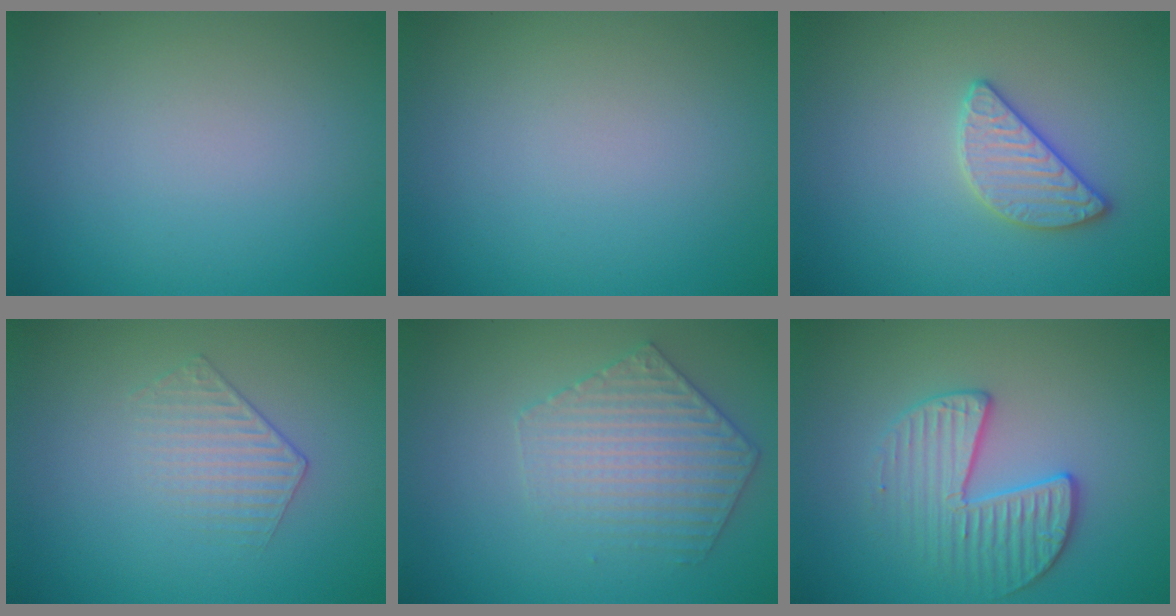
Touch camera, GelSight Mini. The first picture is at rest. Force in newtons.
{"total": 0.0}
{"total": 2.6, "press": 2.6, "slide": 0.4}
{"total": 1.5, "press": 0.9, "slide": 1.2}
{"total": 3.4, "press": 3.3, "slide": 0.7}
{"total": 3.4, "press": 3.2, "slide": 1.1}